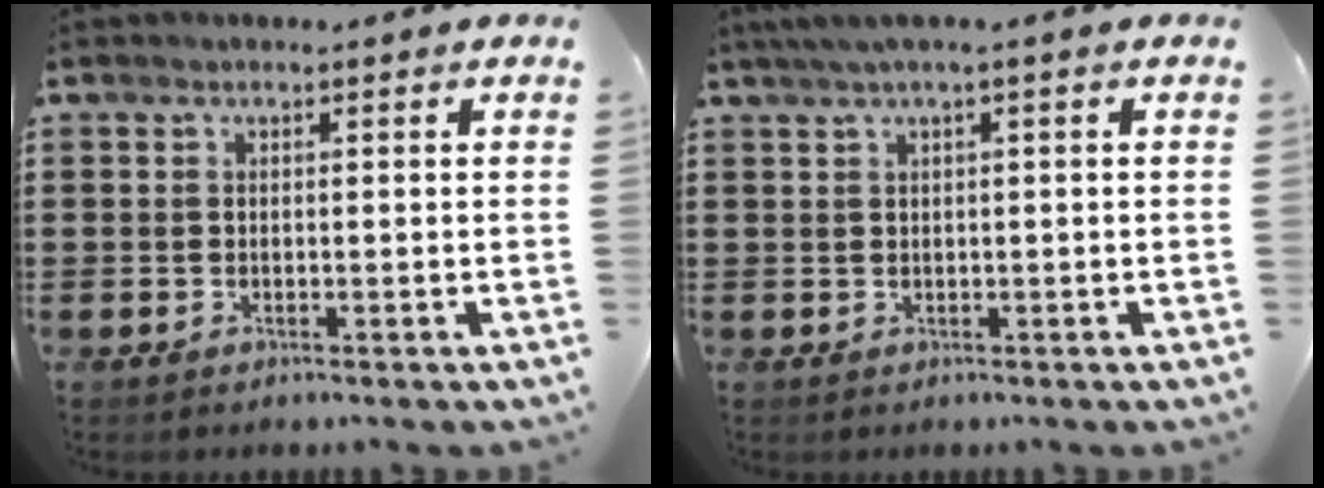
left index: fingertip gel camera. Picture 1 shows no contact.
{"total": 1.9, "force": [0.2, 0.0, 1.9], "torque": [-0.040, -0.005, 0.001]}